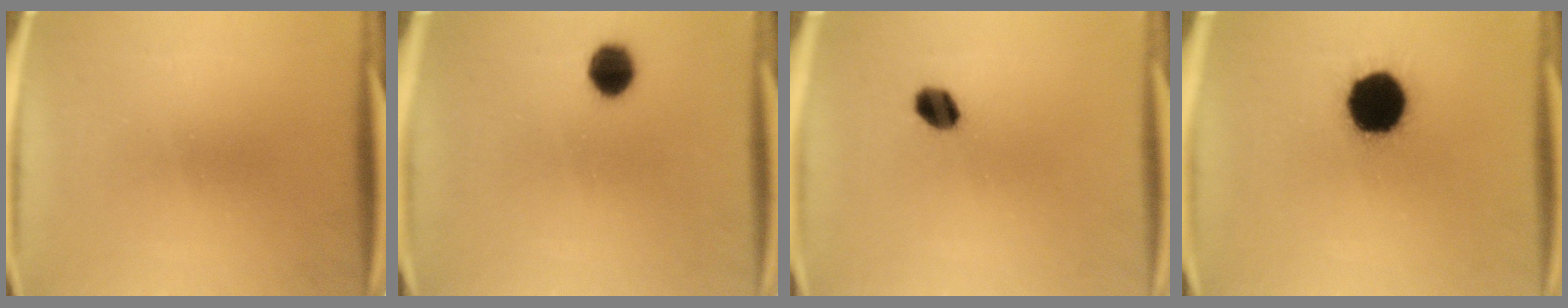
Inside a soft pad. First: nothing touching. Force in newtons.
{"total": 5.8}
{"total": 4.9}
{"total": 18.1}